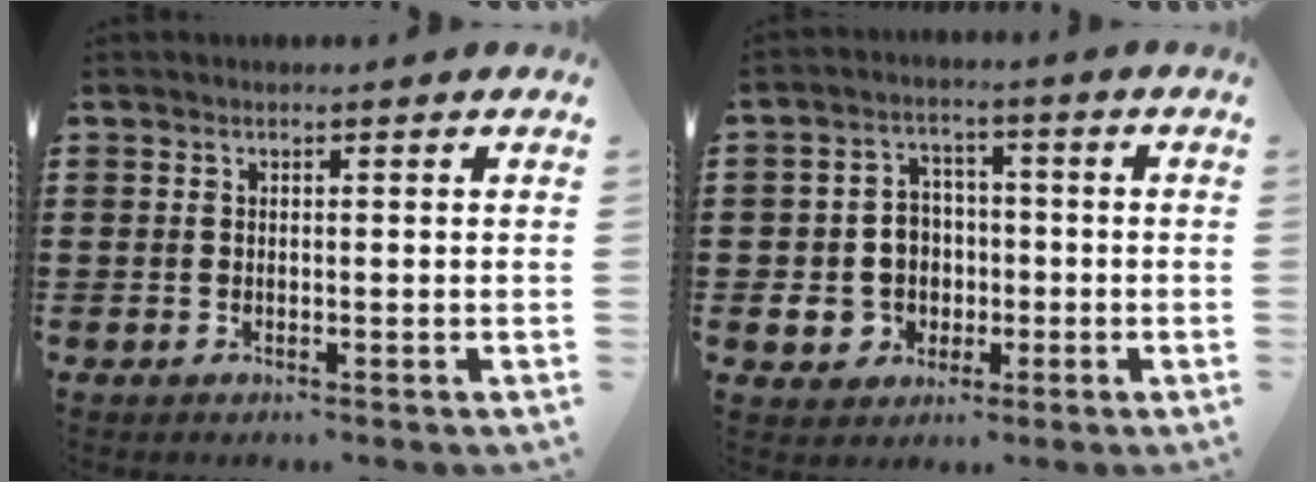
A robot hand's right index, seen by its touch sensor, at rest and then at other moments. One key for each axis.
{"total": 6.5, "fx": -0.8, "fy": 6.2, "fz": 1.8, "tx": -0.061, "ty": 0.017, "tz": -0.012}